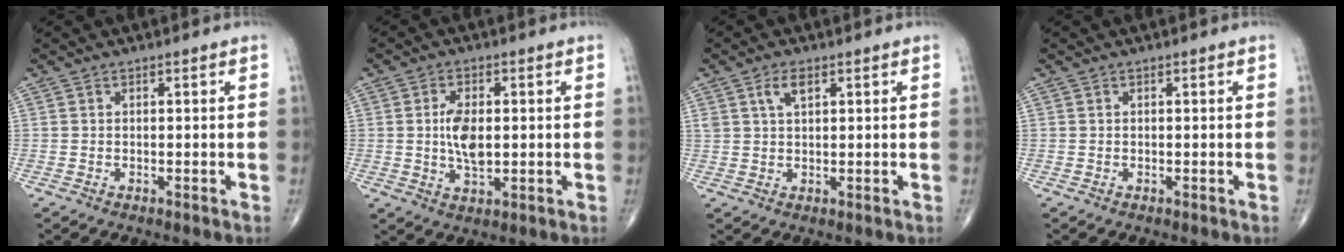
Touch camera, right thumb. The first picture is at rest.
{"total": 8.9, "force": [-0.1, 5.4, 7.1], "torque": [-0.111, 0.002, -0.003]}
{"total": 3.4, "force": [1.7, 1.6, 2.5], "torque": [-0.044, -0.001, 0.034]}
{"total": 0.0}